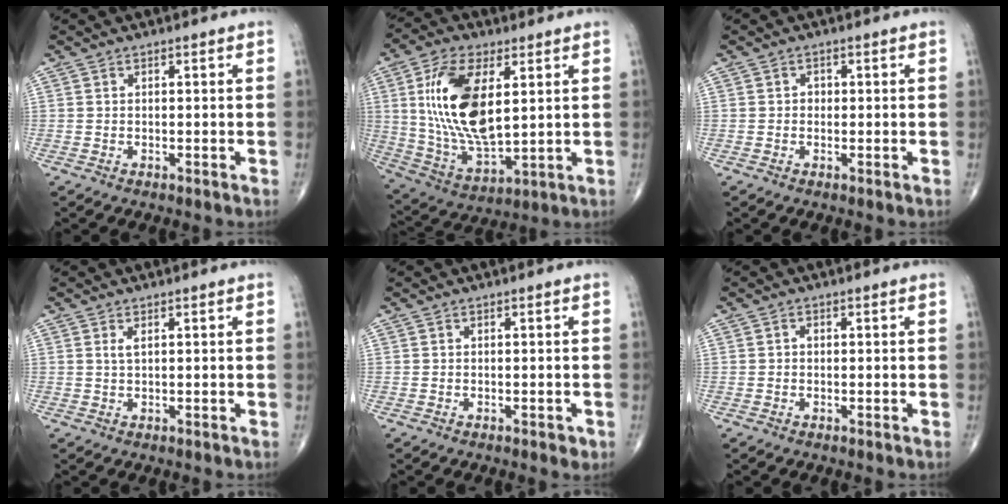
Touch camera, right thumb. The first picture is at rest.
{"total": 18.4, "force": [4.1, 8.8, 15.7], "torque": [-0.299, -0.019, 0.086]}
{"total": 1.1, "force": [0.0, 0.9, 0.5], "torque": [0.000, 0.003, -0.005]}
{"total": 1.1, "force": [0.5, 0.3, 0.9], "torque": [-0.019, 0.002, 0.010]}
{"total": 1.1, "force": [-0.5, 0.6, 0.8], "torque": [-0.007, -0.001, -0.006]}
{"total": 0.6, "force": [0.0, 0.5, 0.4], "torque": [-0.002, 0.001, -0.005]}